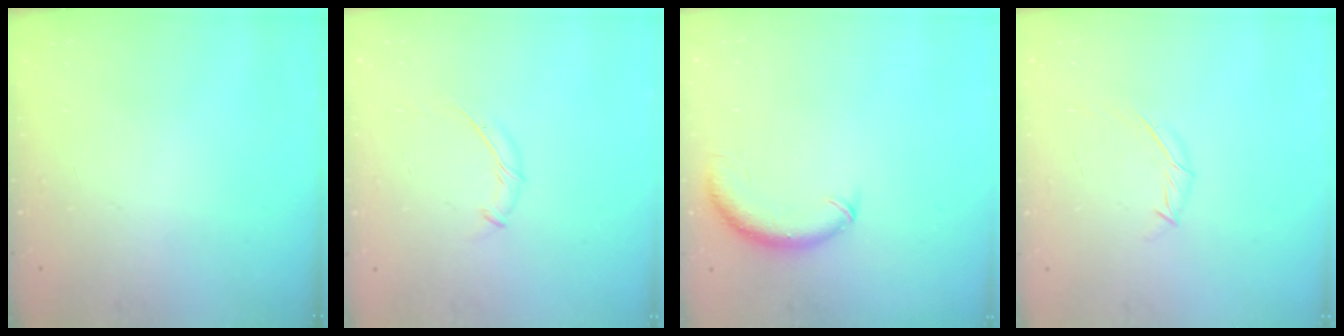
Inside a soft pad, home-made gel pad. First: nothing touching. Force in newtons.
{"total": 6.6, "press": 6.5, "slide": 1.4}
{"total": 8.7, "press": 8.6, "slide": 1.6}
{"total": 6.0, "press": 5.9, "slide": 1.0}